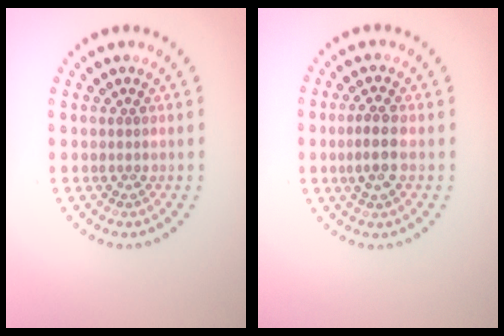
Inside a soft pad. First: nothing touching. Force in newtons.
{"total": 2.4, "press": 2.3, "slide": 0.6}